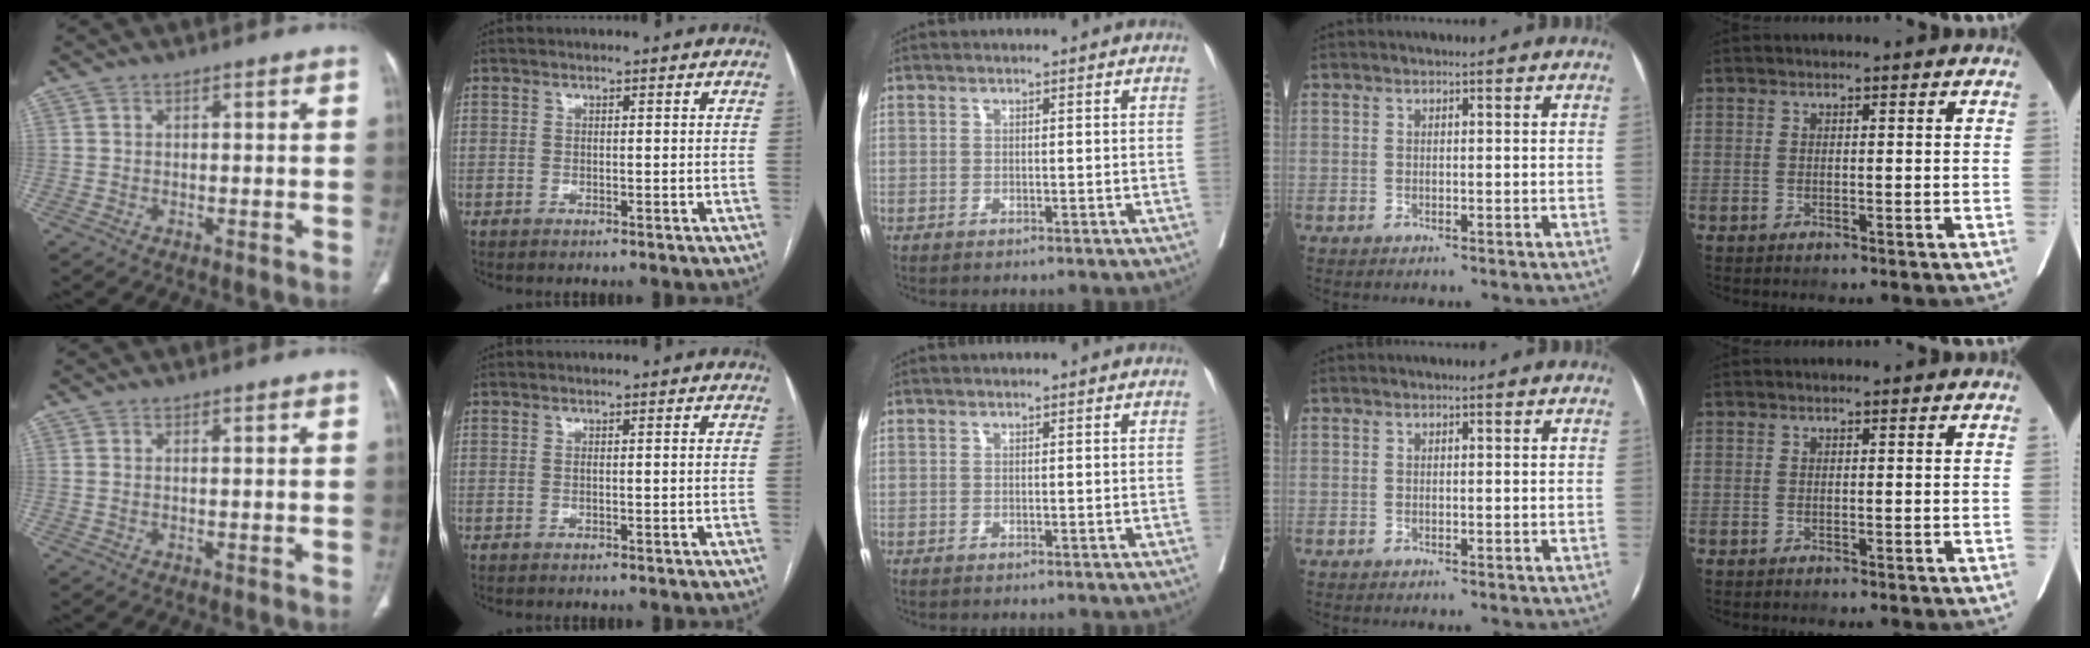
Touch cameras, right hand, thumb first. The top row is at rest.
{"thumb": {"total": 0.6, "force": [0.1, 0.2, 0.5], "torque": [-0.024, 0.007, 0.007]}, "index": {"total": 0.6, "force": [-0.1, -0.1, 0.6], "torque": [-0.013, -0.001, 0.000]}}